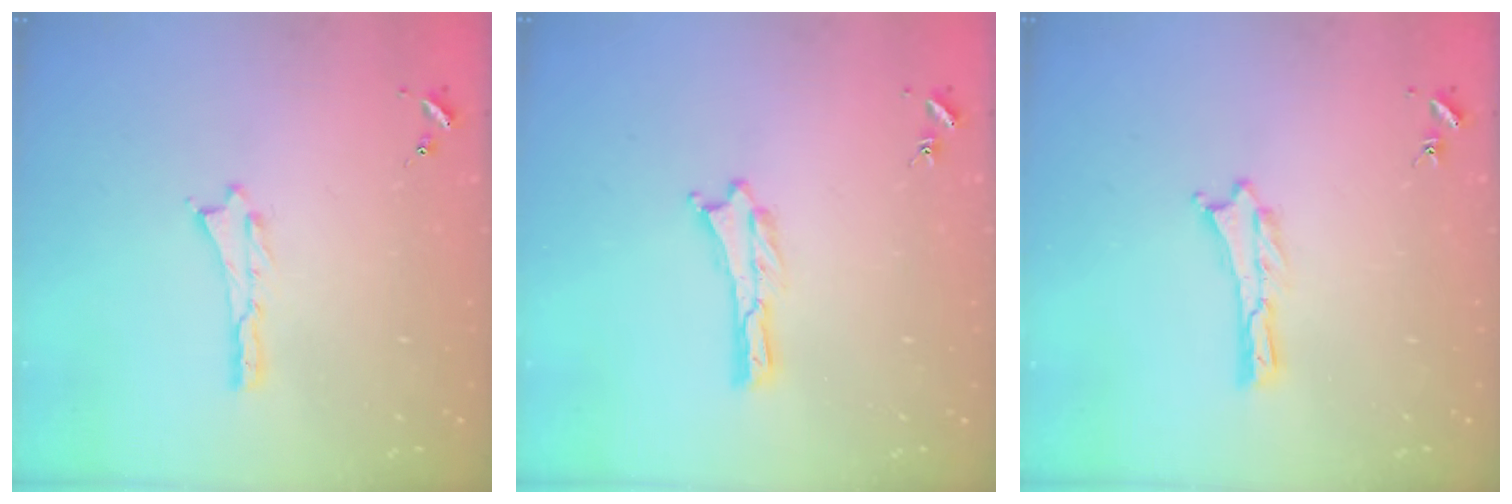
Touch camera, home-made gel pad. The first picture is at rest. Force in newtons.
{"total": 0.0}
{"total": 0.0}